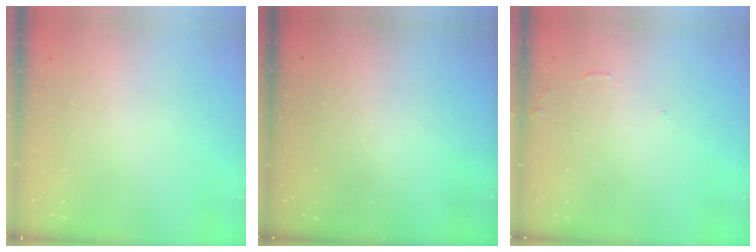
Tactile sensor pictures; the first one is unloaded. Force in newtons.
{"total": 2.9, "press": 2.9, "slide": 0.3}
{"total": 6.9, "press": 6.9, "slide": 0.4}